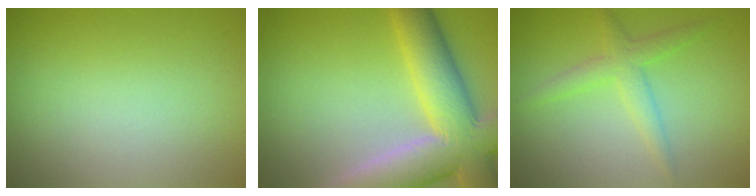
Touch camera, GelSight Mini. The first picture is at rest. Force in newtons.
{"total": 10.6, "press": 10.5, "slide": 0.9}
{"total": 2.4, "press": 2.4, "slide": 0.1}